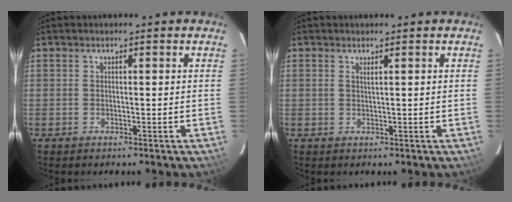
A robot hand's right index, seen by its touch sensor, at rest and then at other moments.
{"total": 0.7, "force": [0.5, -0.2, 0.4], "torque": [-0.007, -0.001, 0.009]}